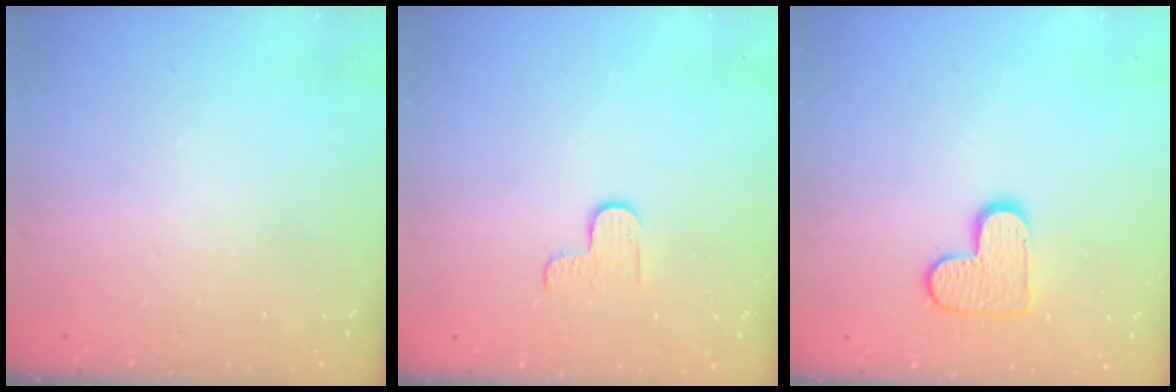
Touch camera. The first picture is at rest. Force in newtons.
{"total": 2.9, "press": 2.9, "slide": 0.3}
{"total": 9.8, "press": 9.8, "slide": 0.6}